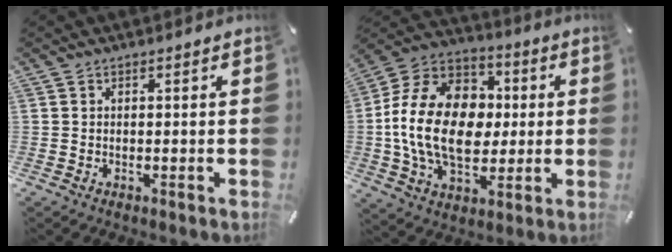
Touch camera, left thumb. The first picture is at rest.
{"total": 19.7, "force": [-1.1, 14.6, 13.2], "torque": [-0.268, 0.016, -0.017]}